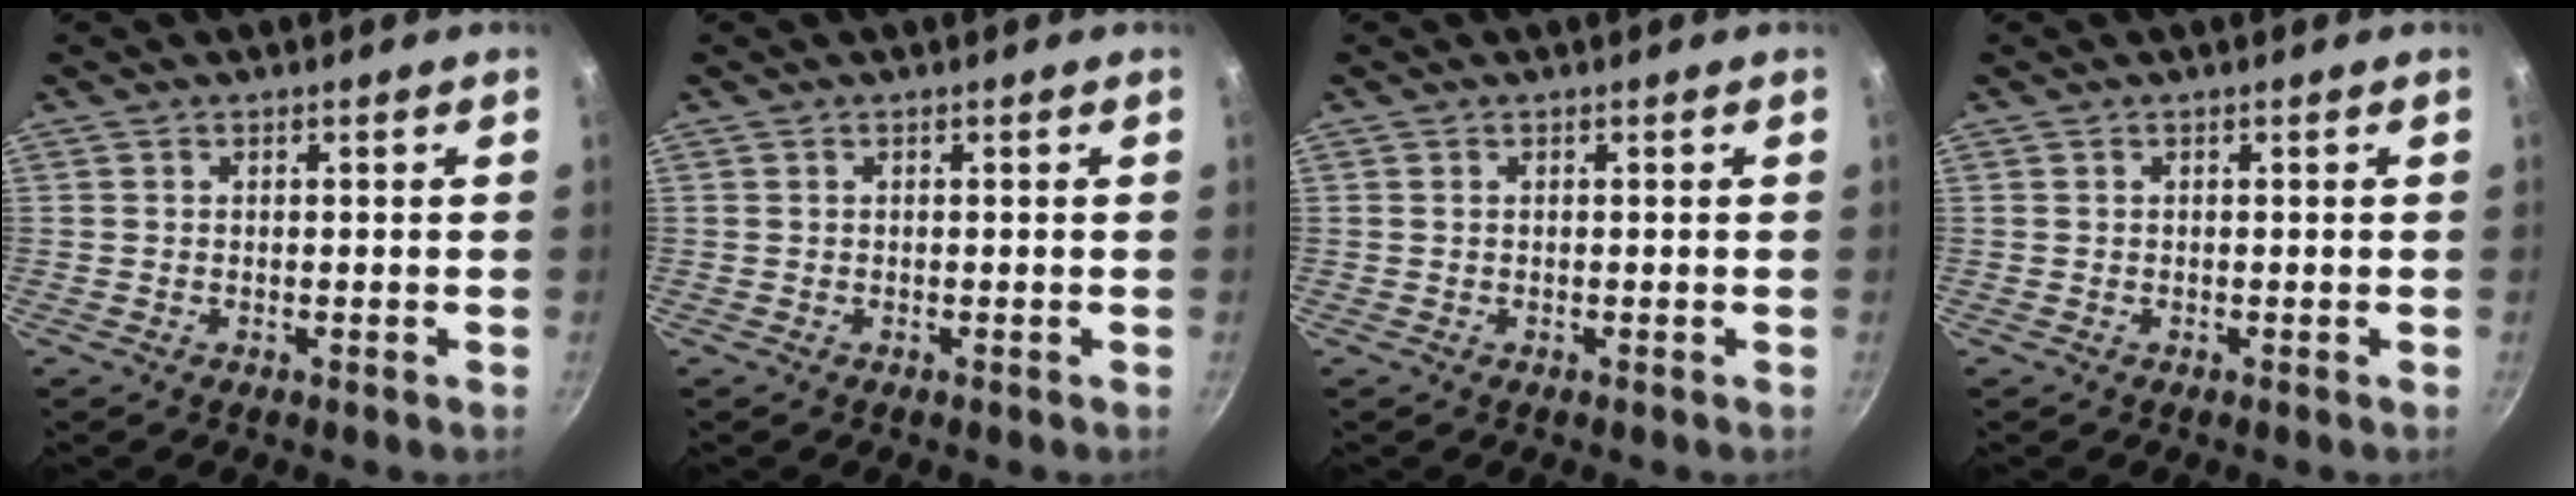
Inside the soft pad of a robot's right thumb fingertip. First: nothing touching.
{"total": 0.0}
{"total": 0.0}
{"total": 0.0}